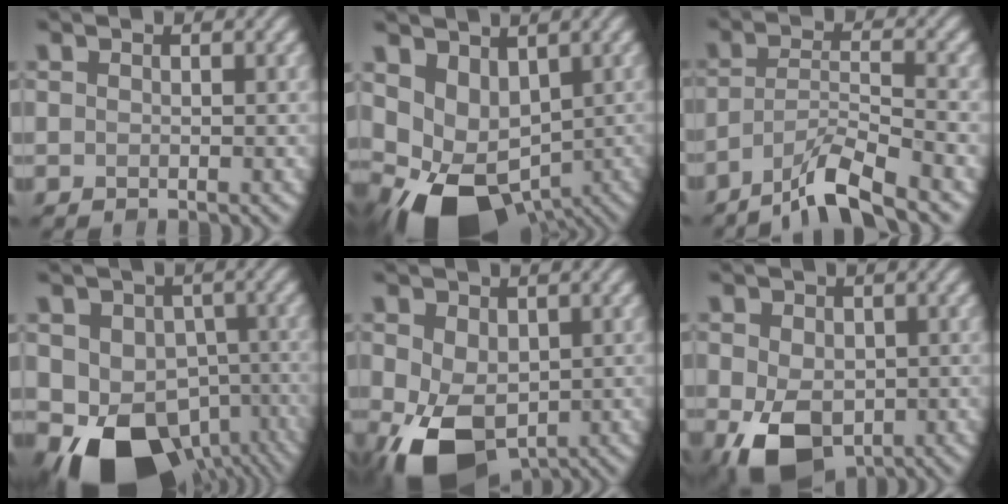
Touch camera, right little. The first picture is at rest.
{"total": 9.1, "force": [-1.5, 6.1, 6.5], "torque": [-0.124, -0.037, -0.007]}
{"total": 6.1, "force": [-4.5, 1.0, 4.0], "torque": [-0.064, 0.003, -0.090]}
{"total": 15.0, "force": [-7.1, 10.2, 8.5], "torque": [-0.130, -0.030, -0.091]}
{"total": 8.8, "force": [-2.4, 5.7, 6.3], "torque": [-0.142, -0.025, -0.036]}
{"total": 8.0, "force": [-2.4, 5.4, 5.4], "torque": [-0.113, -0.024, -0.038]}